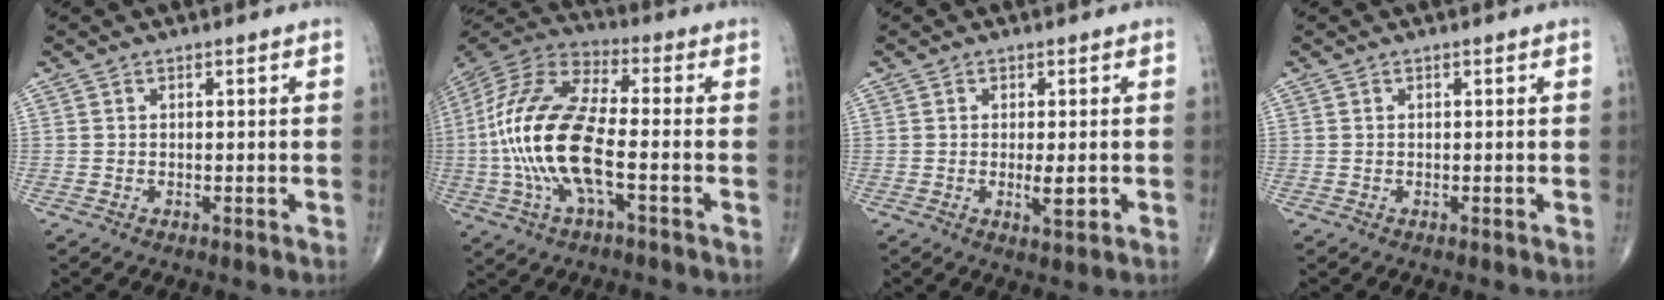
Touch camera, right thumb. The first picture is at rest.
{"total": 19.5, "force": [-3.0, 7.1, 17.8], "torque": [-0.392, 0.026, -0.059]}
{"total": 3.1, "force": [-0.4, 0.9, 2.9], "torque": [-0.048, -0.007, -0.006]}
{"total": 0.0}